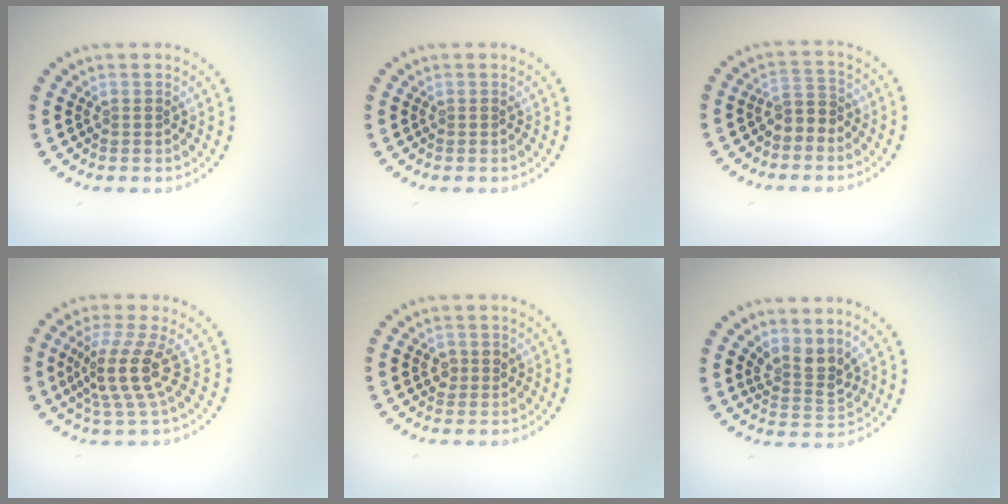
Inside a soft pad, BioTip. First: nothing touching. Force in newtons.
{"total": 0.0}
{"total": 1.8, "press": 1.6, "slide": 0.9}
{"total": 4.1, "press": 2.9, "slide": 2.9}
{"total": 1.4, "press": 1.4, "slide": 0.2}
{"total": 2.7, "press": 2.1, "slide": 1.8}